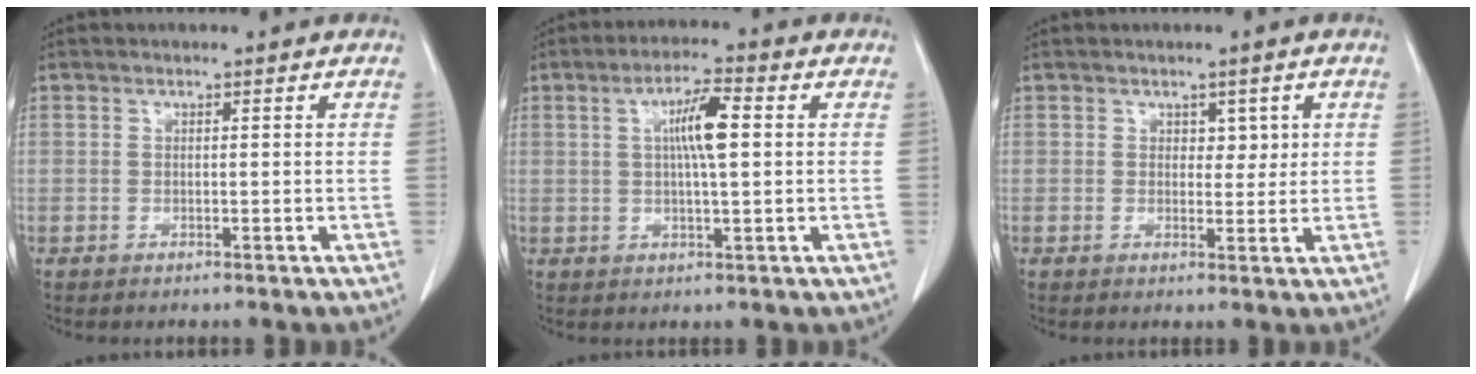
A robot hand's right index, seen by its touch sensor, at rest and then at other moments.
{"total": 6.5, "force": [1.2, 0.8, 6.3], "torque": [-0.112, 0.008, 0.020]}
{"total": 2.4, "force": [1.0, 1.6, 1.5], "torque": [-0.010, -0.002, 0.012]}